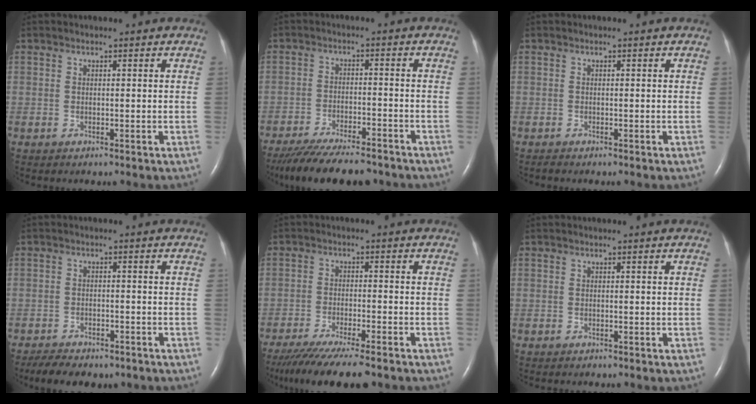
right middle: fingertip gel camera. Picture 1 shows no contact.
{"total": 14.8, "force": [-12.9, 2.9, 6.6], "torque": [-0.125, -0.021, -0.191]}
{"total": 0.0}
{"total": 7.4, "force": [-5.9, 3.1, 3.2], "torque": [-0.051, -0.003, -0.081]}
{"total": 12.9, "force": [-10.7, 1.3, 7.2], "torque": [-0.119, -0.031, -0.167]}
{"total": 0.0}